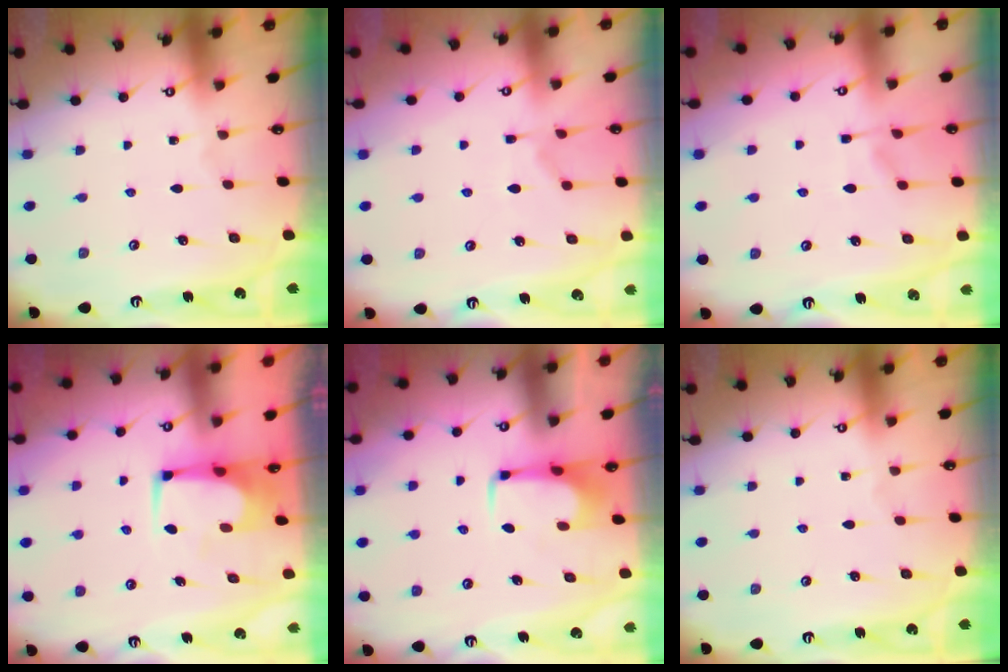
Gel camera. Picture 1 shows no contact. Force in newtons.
{"total": 1.9, "press": 1.4, "slide": 1.3}
{"total": 1.3, "press": 0.0, "slide": 1.3}
{"total": 1.0, "press": 0.9, "slide": 0.2}
{"total": 1.7, "press": 1.6, "slide": 0.5}
{"total": 0.0}